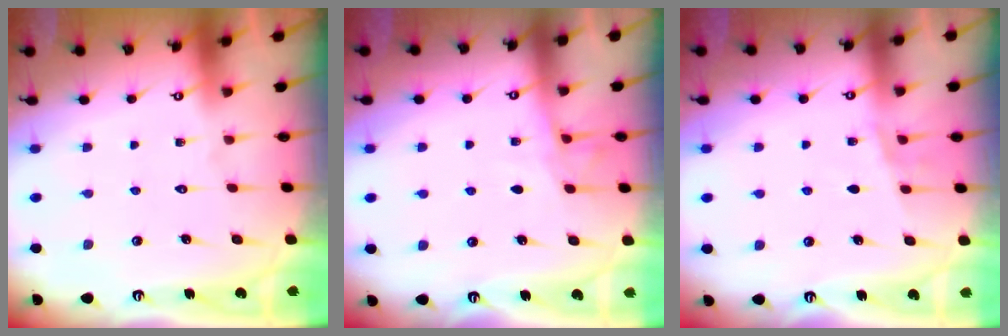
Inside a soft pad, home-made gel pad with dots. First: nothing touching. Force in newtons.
{"total": 5.2, "press": 5.1, "slide": 0.6}
{"total": 5.4, "press": 5.3, "slide": 1.4}